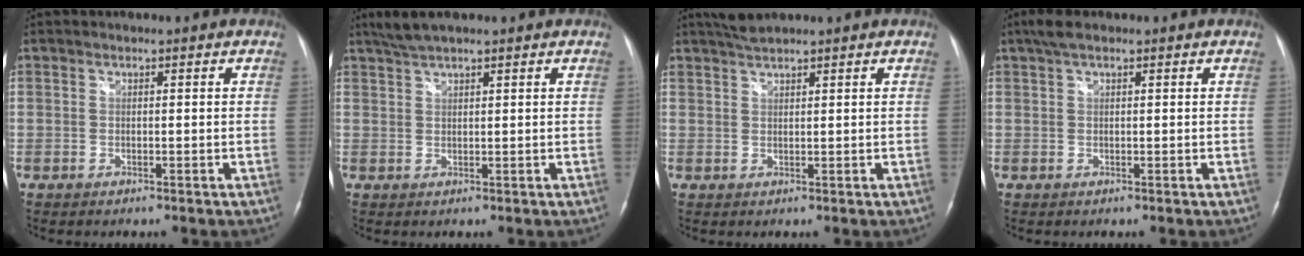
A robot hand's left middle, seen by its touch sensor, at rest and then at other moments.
{"total": 3.7, "force": [3.1, 0.3, 2.0], "torque": [-0.048, 0.012, 0.062]}
{"total": 2.8, "force": [2.6, 0.0, 1.0], "torque": [-0.025, 0.010, 0.051]}
{"total": 2.9, "force": [2.0, 0.8, 1.9], "torque": [-0.044, 0.020, 0.037]}